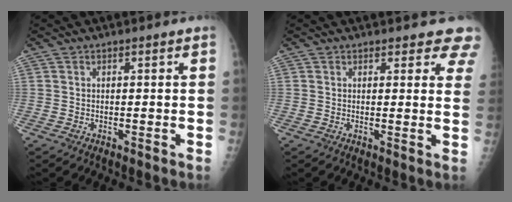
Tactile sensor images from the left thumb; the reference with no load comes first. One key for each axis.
{"total": 6.2, "fx": 5.5, "fy": 2.3, "fz": 1.8, "tx": 0.022, "ty": -0.023, "tz": 0.041}